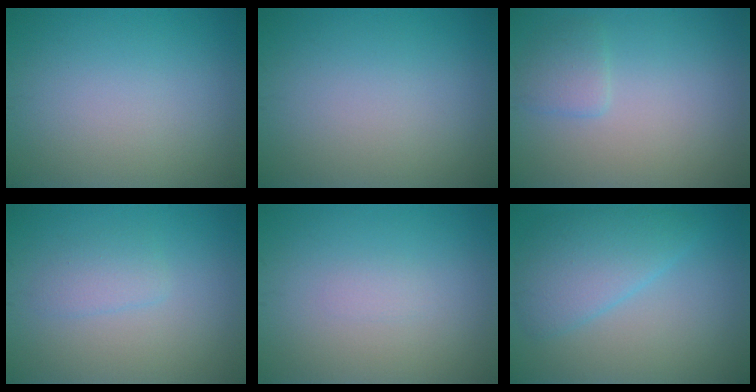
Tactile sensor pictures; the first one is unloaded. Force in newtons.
{"total": 0.0}
{"total": 1.6, "press": 1.6, "slide": 0.1}
{"total": 1.6, "press": 1.6, "slide": 0.1}
{"total": 0.7, "press": 0.7, "slide": 0.1}
{"total": 4.3, "press": 4.3, "slide": 0.2}